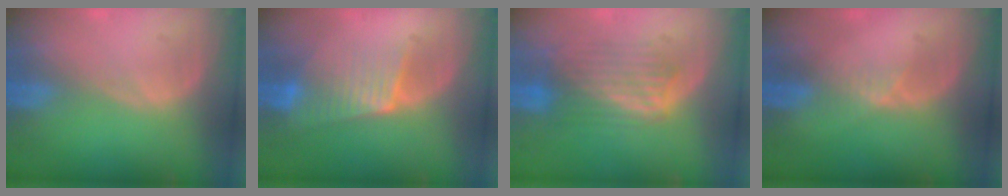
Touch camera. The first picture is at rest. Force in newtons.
{"total": 6.5, "press": 6.1, "slide": 2.4}
{"total": 6.3, "press": 6.3, "slide": 0.5}
{"total": 2.0, "press": 1.6, "slide": 1.3}